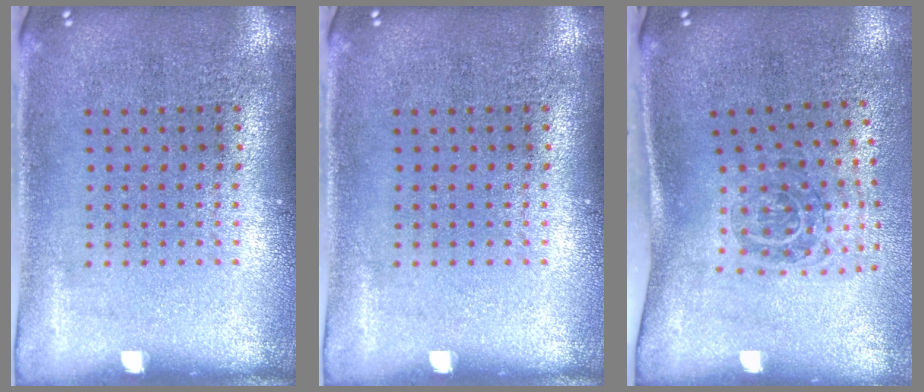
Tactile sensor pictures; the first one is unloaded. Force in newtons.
{"total": 0.0}
{"total": 1.9, "press": 1.2, "slide": 1.5}